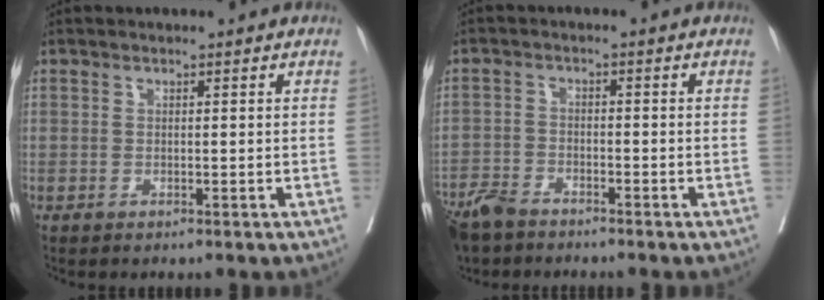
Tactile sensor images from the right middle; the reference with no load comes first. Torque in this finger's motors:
{"motor_torque": [1.09, -1.05, 0.33, 0.21]}